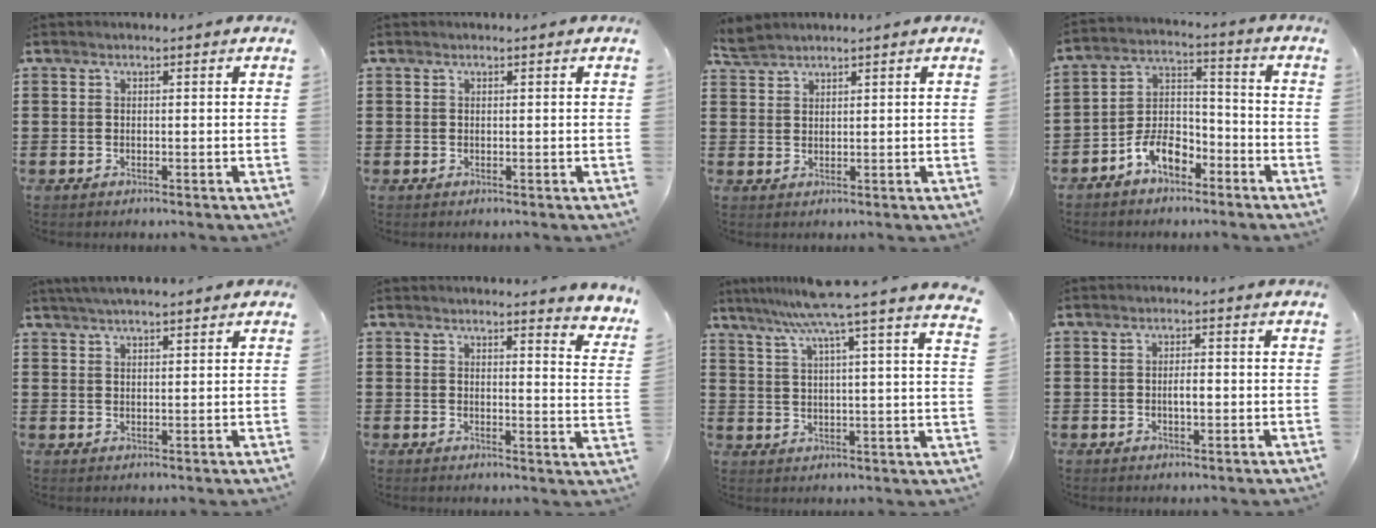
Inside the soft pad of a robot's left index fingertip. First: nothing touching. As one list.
[{"total": 0.0}, {"total": 2.3, "force": [2.3, 0.2, 0.4], "torque": [-0.015, 0.002, 0.045]}, {"total": 7.7, "force": [-5.5, 3.8, 3.7], "torque": [-0.081, 0.017, -0.107]}, {"total": 2.9, "force": [2.6, 0.3, 1.4], "torque": [-0.032, 0.006, 0.048]}, {"total": 2.9, "force": [2.7, -0.4, 0.7], "torque": [-0.021, -0.022, 0.044]}, {"total": 8.6, "force": [7.1, -1.7, 4.6], "torque": [-0.107, -0.043, 0.115]}, {"total": 2.5, "force": [-0.2, 0.8, 2.4], "torque": [-0.037, -0.001, -0.006]}]